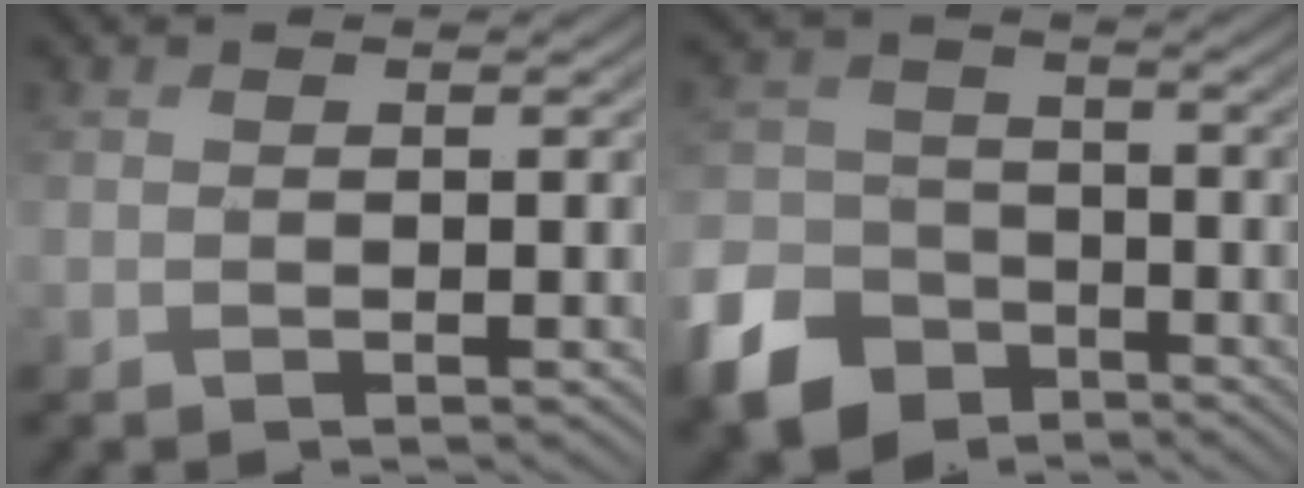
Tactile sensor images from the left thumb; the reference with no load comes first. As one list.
[{"total": 9.6, "force": [-5.8, 6.6, 3.8], "torque": [-0.103, -0.023, -0.128]}]